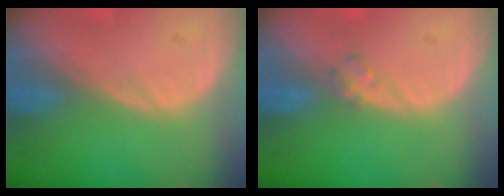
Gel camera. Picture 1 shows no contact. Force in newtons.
{"total": 1.6, "press": 1.6, "slide": 0.2}